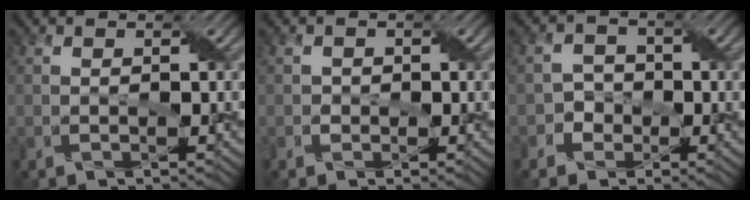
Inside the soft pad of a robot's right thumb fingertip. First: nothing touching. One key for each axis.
{"total": 1.1, "fx": -0.1, "fy": 1.1, "fz": 0.2, "tx": -0.003, "ty": -0.002, "tz": -0.003}
{"total": 2.6, "fx": -1.0, "fy": 2.4, "fz": 0.6, "tx": 0.000, "ty": 0.005, "tz": -0.023}